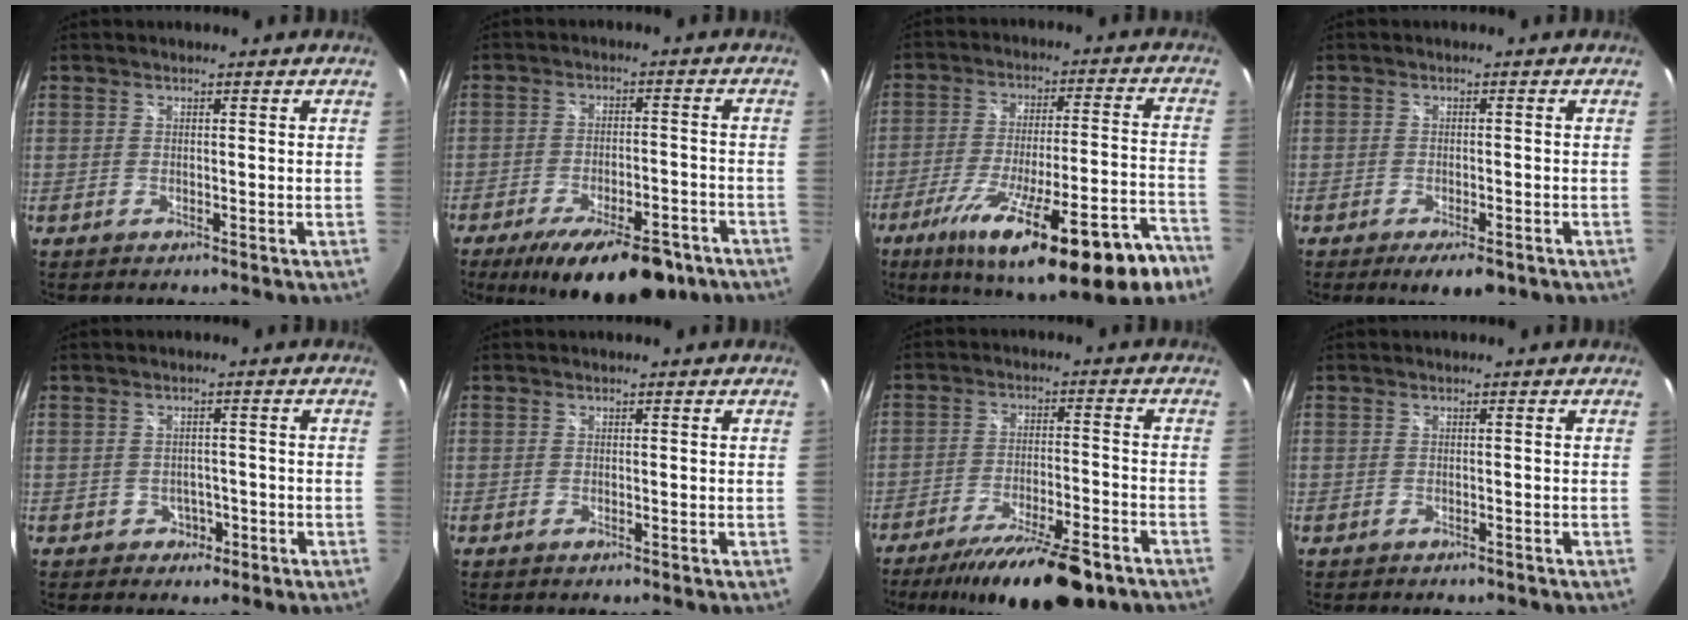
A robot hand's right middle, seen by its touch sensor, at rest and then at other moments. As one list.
[{"total": 17.8, "force": [-12.4, 6.4, 11.0], "torque": [-0.187, -0.027, -0.172]}, {"total": 26.1, "force": [-16.7, 4.6, 19.5], "torque": [-0.324, -0.061, -0.242]}, {"total": 5.5, "force": [-3.7, 1.9, 3.6], "torque": [-0.068, -0.016, -0.053]}, {"total": 2.8, "force": [-1.2, 2.5, 0.6], "torque": [-0.013, 0.004, -0.013]}, {"total": 0.5, "force": [-0.3, -0.1, 0.4], "torque": [-0.004, 0.002, -0.005]}, {"total": 17.9, "force": [-13.5, 4.5, 10.8], "torque": [-0.194, -0.030, -0.205]}, {"total": 1.5, "force": [-1.2, 0.7, 0.4], "torque": [-0.012, -0.006, -0.016]}]